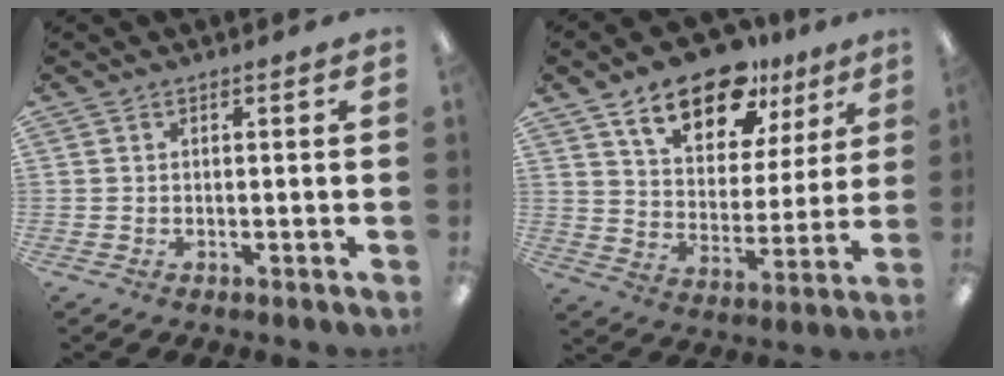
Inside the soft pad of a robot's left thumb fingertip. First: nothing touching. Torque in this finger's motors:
{"motor_torque": [0.36, 0.48, 1.28, -1.49, 0.07]}